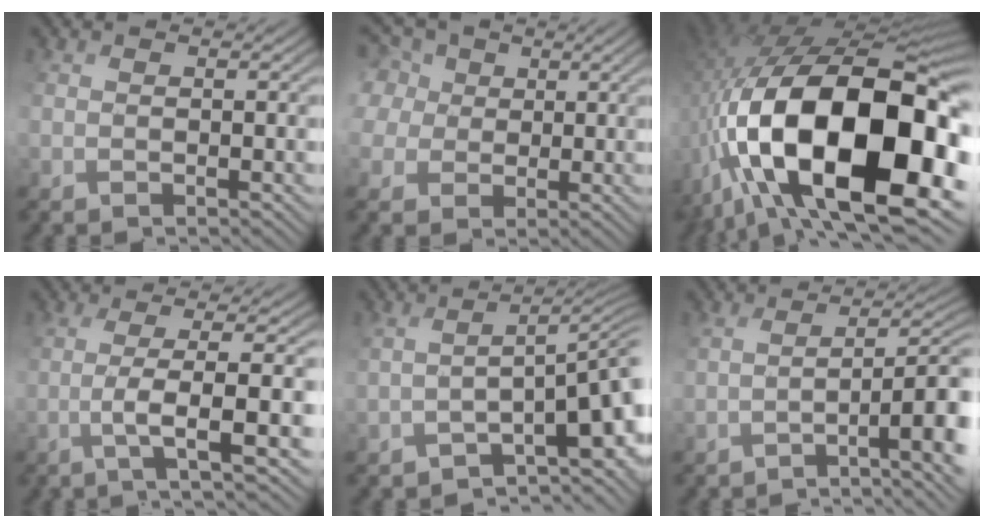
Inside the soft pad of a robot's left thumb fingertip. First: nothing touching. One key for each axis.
{"total": 7.4, "fx": 1.9, "fy": 6.6, "fz": 2.8, "tx": -0.140, "ty": 0.015, "tz": 0.026}
{"total": 20.4, "fx": -4.3, "fy": 12.3, "fz": 15.7, "tx": -0.335, "ty": -0.029, "tz": -0.043}
{"total": 6.7, "fx": -0.9, "fy": 0.8, "fz": 6.6, "tx": -0.109, "ty": 0.018, "tz": -0.015}
{"total": 8.4, "fx": -4.3, "fy": 2.0, "fz": 6.9, "tx": -0.095, "ty": 0.002, "tz": -0.049}
{"total": 8.6, "fx": -2.6, "fy": 2.1, "fz": 7.9, "tx": -0.104, "ty": 0.009, "tz": -0.028}